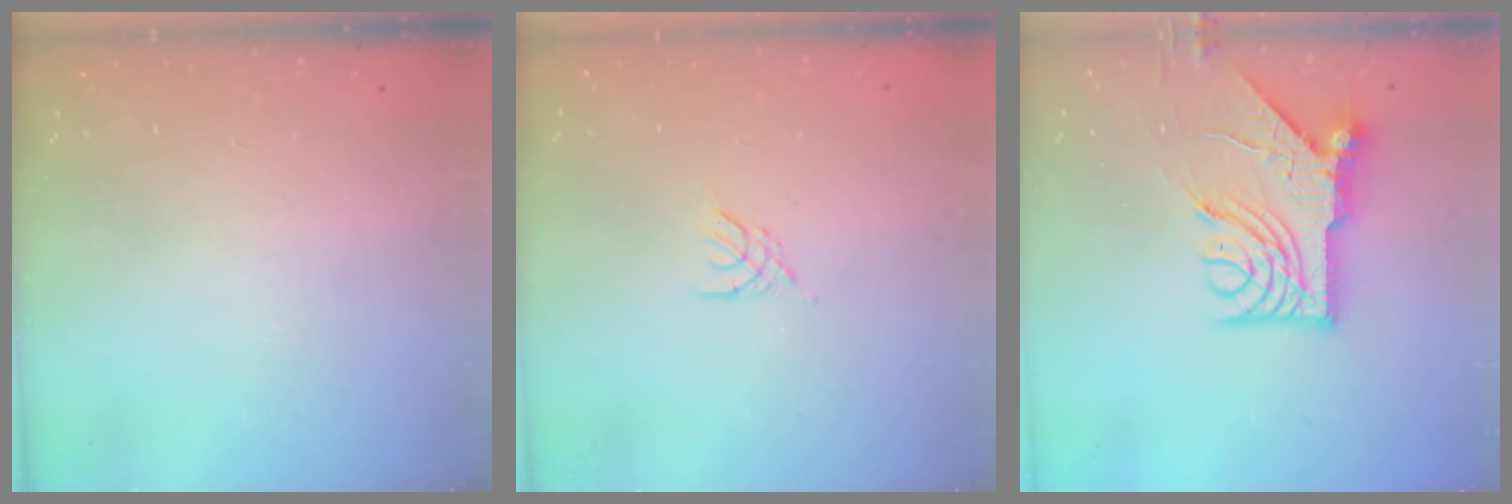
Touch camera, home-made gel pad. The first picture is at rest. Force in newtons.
{"total": 2.6, "press": 2.5, "slide": 0.6}
{"total": 12.8, "press": 12.8, "slide": 0.8}